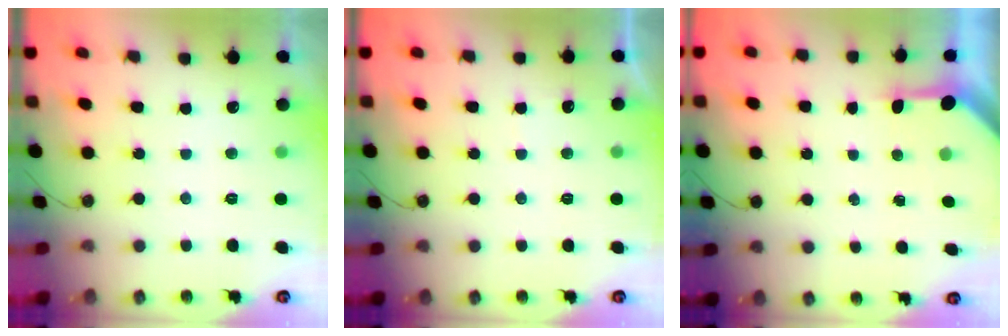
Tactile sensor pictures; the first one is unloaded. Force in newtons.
{"total": 2.1, "press": 2.1, "slide": 0.4}
{"total": 3.2, "press": 3.2, "slide": 0.2}